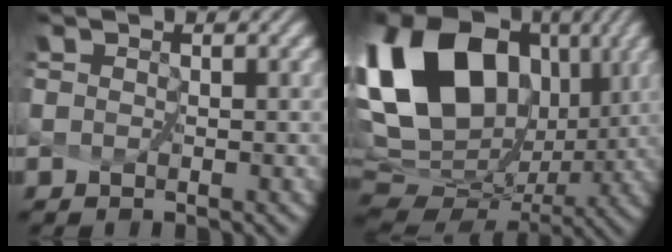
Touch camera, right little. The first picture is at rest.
{"total": 18.7, "force": [6.0, 13.0, 12.0], "torque": [-0.260, 0.015, 0.123]}